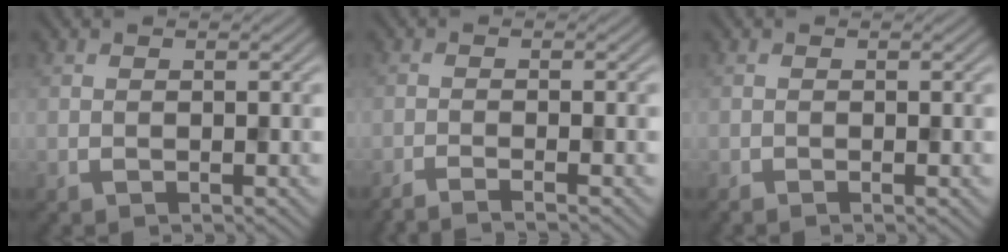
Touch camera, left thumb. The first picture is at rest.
{"total": 3.2, "force": [-2.2, 0.6, 2.3], "torque": [-0.016, 0.003, -0.049]}
{"total": 0.6, "force": [-0.4, 0.1, 0.4], "torque": [-0.005, -0.003, -0.010]}